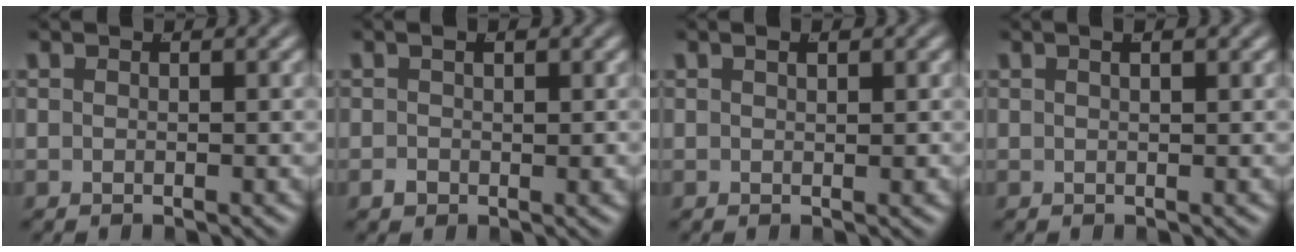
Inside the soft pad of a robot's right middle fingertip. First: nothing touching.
{"total": 1.0, "force": [-0.2, 0.6, 0.8], "torque": [-0.009, -0.006, 0.003]}
{"total": 0.6, "force": [0.3, 0.0, 0.6], "torque": [-0.003, -0.004, 0.009]}
{"total": 1.0, "force": [0.4, -0.3, 0.9], "torque": [-0.007, 0.005, 0.007]}